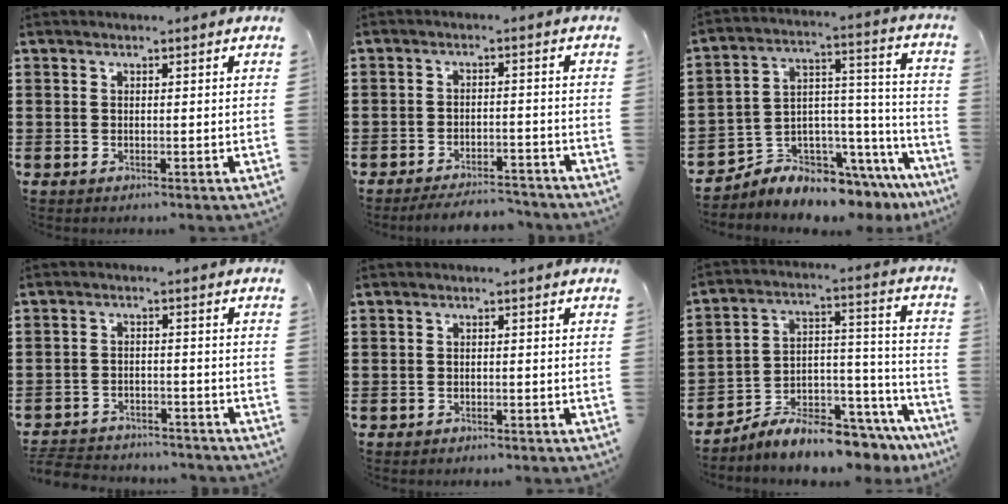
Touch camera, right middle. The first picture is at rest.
{"total": 3.9, "force": [-3.9, 0.2, 0.4], "torque": [-0.010, 0.002, -0.079]}
{"total": 6.4, "force": [-6.0, 2.0, 0.2], "torque": [-0.011, -0.008, -0.115]}
{"total": 3.7, "force": [-3.6, 0.5, 0.1], "torque": [-0.013, -0.002, -0.079]}
{"total": 0.8, "force": [-0.8, 0.2, 0.0], "torque": [-0.003, -0.001, -0.017]}
{"total": 7.9, "force": [-7.5, 1.0, 2.3], "torque": [-0.043, 0.009, -0.146]}